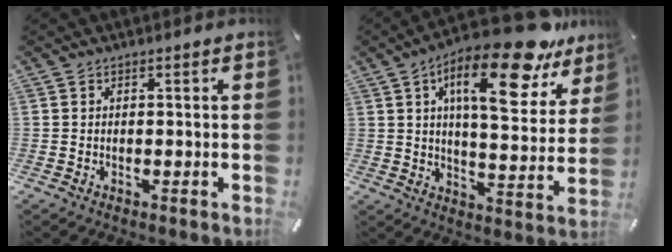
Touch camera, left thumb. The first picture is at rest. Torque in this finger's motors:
{"motor_torque": [2.75, 2.26, 1.85, -0.92, 0.28]}